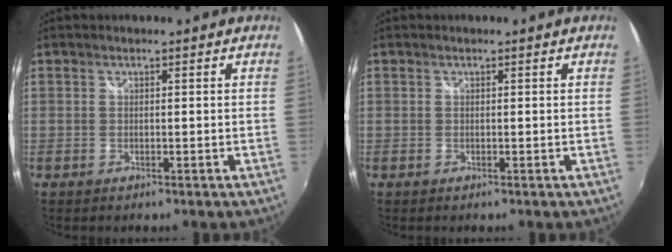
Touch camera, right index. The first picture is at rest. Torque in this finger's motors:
{"motor_torque": [0.05, 0.05, 0.00, 0.00]}